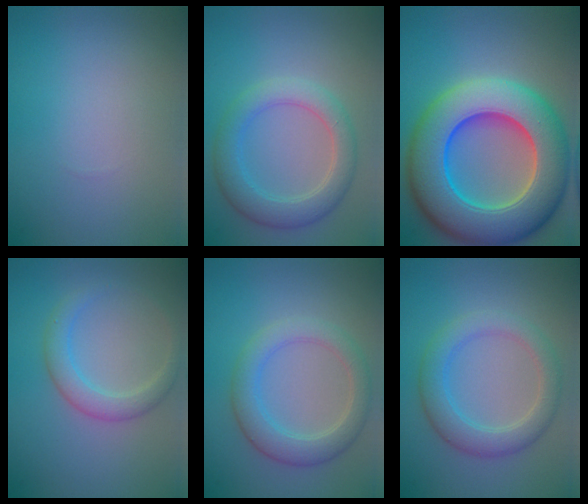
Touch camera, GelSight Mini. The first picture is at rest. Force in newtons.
{"total": 4.0, "press": 4.0, "slide": 0.1}
{"total": 13.3, "press": 13.1, "slide": 2.2}
{"total": 2.5, "press": 2.5, "slide": 0.1}
{"total": 3.7, "press": 3.7, "slide": 0.3}
{"total": 3.7, "press": 3.7, "slide": 0.1}